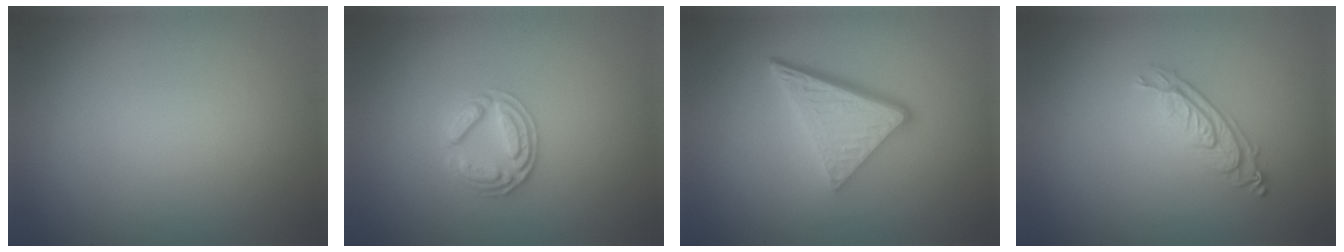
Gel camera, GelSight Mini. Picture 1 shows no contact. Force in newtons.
{"total": 2.7, "press": 2.7, "slide": 0.6}
{"total": 5.4, "press": 3.6, "slide": 4.0}
{"total": 2.9, "press": 2.0, "slide": 2.0}